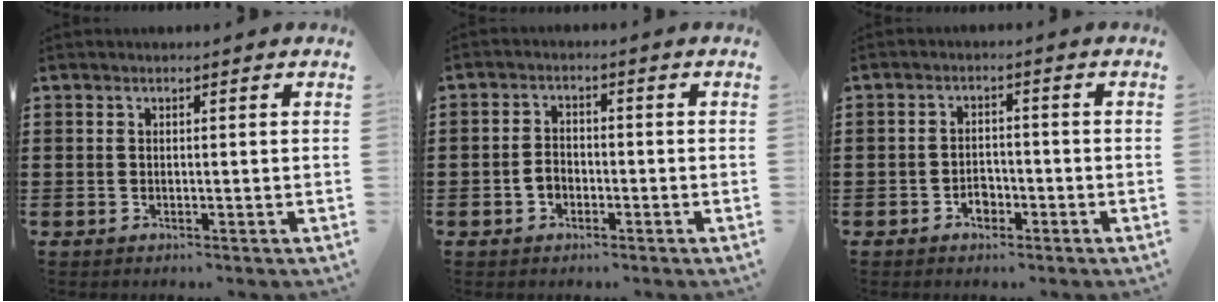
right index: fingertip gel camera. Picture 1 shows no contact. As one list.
[{"total": 2.5, "force": [-1.1, 1.9, 1.2], "torque": [-0.028, 0.004, -0.024]}, {"total": 2.5, "force": [-1.5, 1.6, 1.1], "torque": [-0.025, 0.003, -0.031]}]